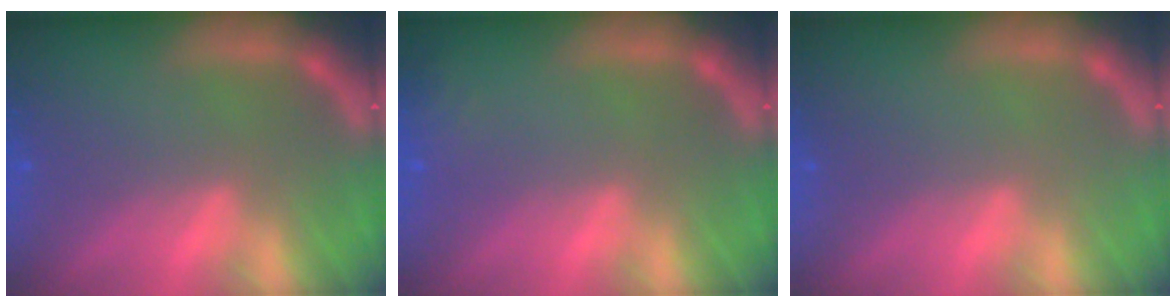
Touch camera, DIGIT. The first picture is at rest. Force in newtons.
{"total": 1.9}
{"total": 0.0}